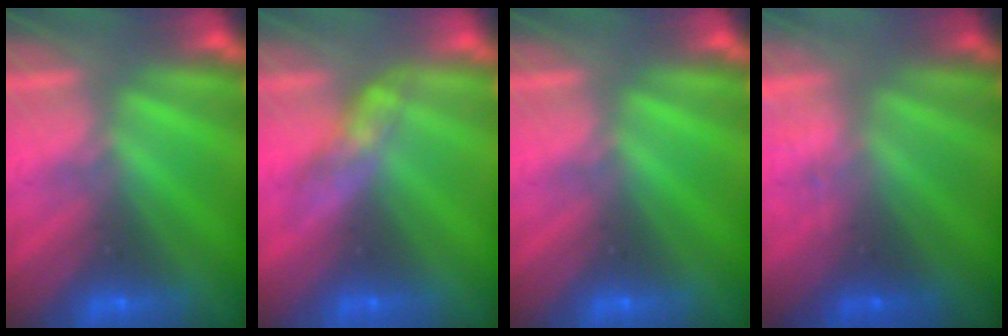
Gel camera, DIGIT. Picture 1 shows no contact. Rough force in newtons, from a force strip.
{"total": 2.7}
{"total": 0.0}
{"total": 1.6}